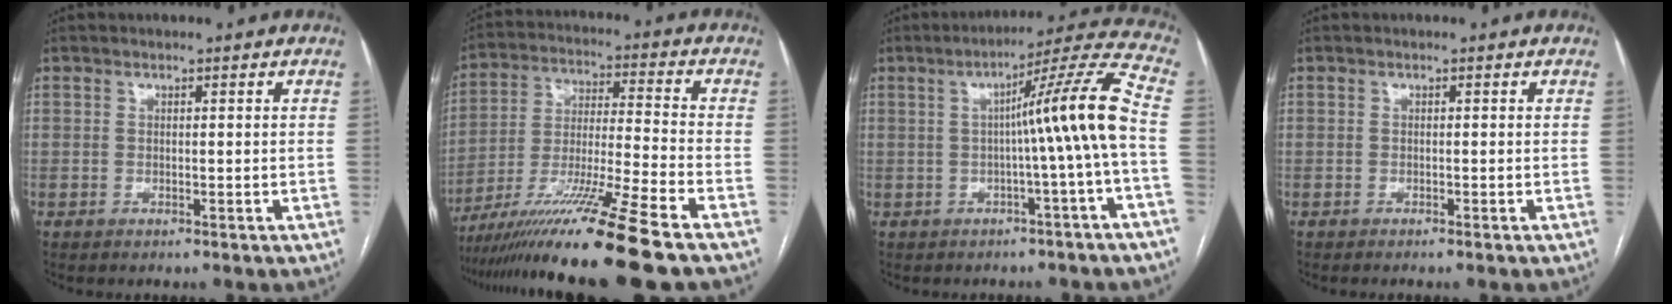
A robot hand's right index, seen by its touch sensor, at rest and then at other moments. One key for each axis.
{"total": 17.9, "fx": -13.4, "fy": -2.3, "fz": 11.7, "tx": -0.221, "ty": -0.034, "tz": -0.239}
{"total": 11.2, "fx": -1.0, "fy": -2.1, "fz": 11.0, "tx": -0.151, "ty": 0.018, "tz": -0.013}
{"total": 0.7, "fx": -0.6, "fy": -0.2, "fz": 0.4, "tx": -0.008, "ty": 0.001, "tz": -0.010}